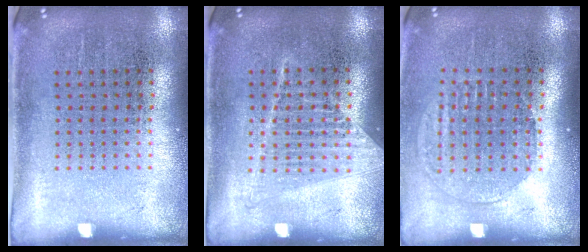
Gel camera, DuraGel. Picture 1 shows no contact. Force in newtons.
{"total": 1.2, "press": 1.1, "slide": 0.4}
{"total": 1.4, "press": 1.2, "slide": 0.7}